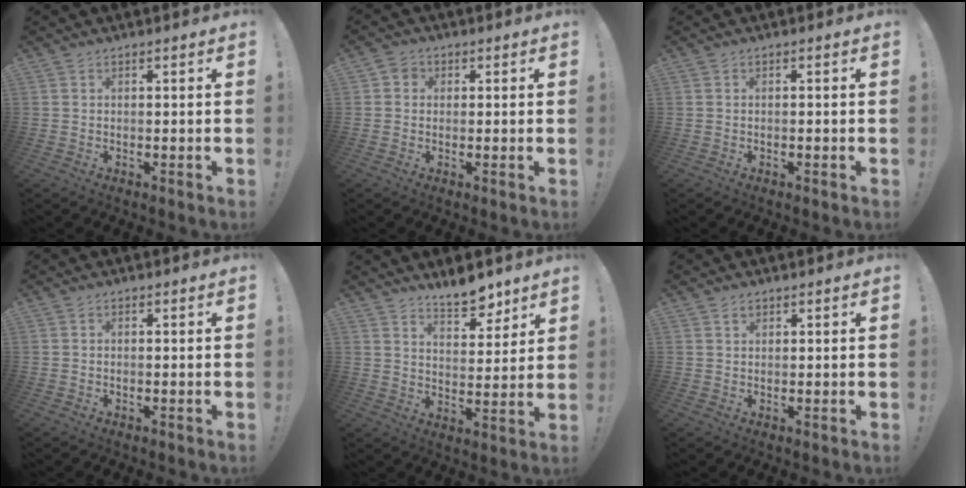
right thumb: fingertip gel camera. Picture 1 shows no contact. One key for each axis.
{"total": 3.2, "fx": 0.0, "fy": 3.0, "fz": 1.2, "tx": -0.017, "ty": 0.008, "tz": 0.002}
{"total": 0.6, "fx": -0.5, "fy": 0.1, "fz": 0.3, "tx": -0.007, "ty": 0.002, "tz": -0.008}
{"total": 0.6, "fx": -0.5, "fy": 0.2, "fz": 0.2, "tx": -0.002, "ty": 0.001, "tz": -0.009}
{"total": 8.8, "fx": 7.4, "fy": 3.2, "fz": 3.6, "tx": -0.036, "ty": -0.054, "tz": 0.132}
{"total": 1.5, "fx": 0.9, "fy": 1.1, "fz": 0.5, "tx": 0.005, "ty": -0.004, "tz": 0.015}